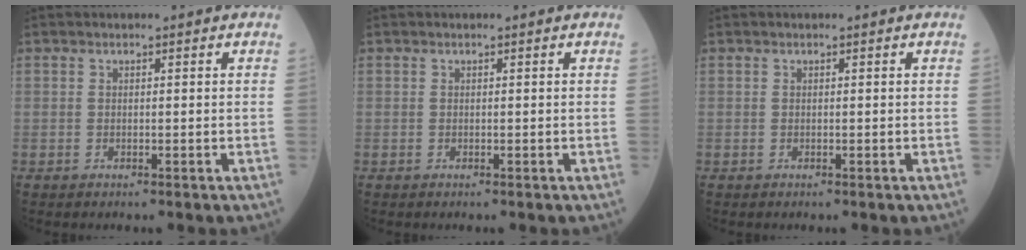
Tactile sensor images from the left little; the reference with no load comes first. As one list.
[{"total": 0.0}, {"total": 0.0}]